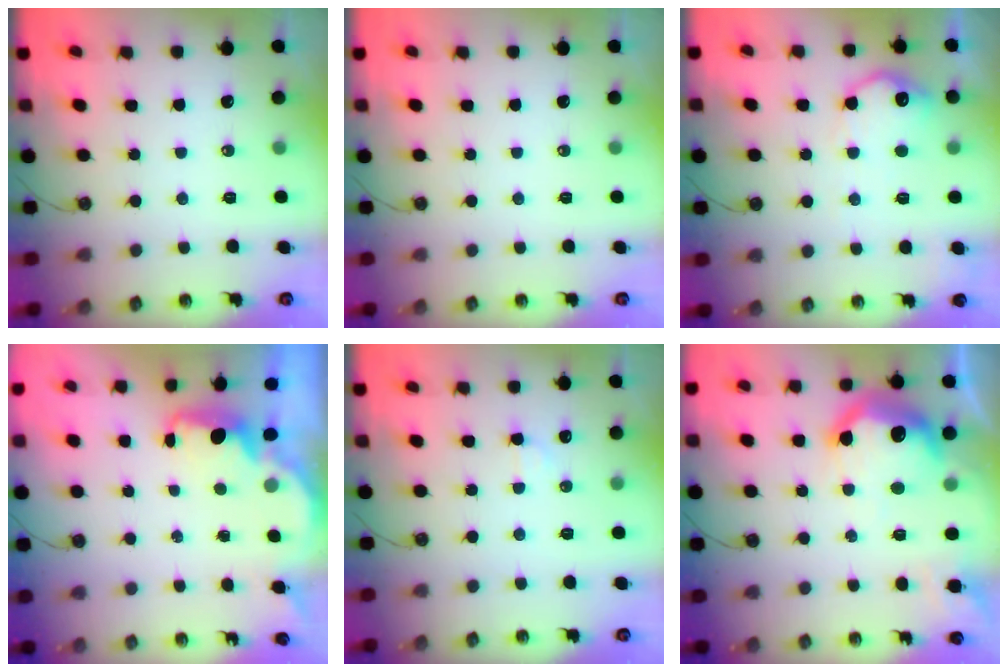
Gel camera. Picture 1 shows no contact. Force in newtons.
{"total": 0.0}
{"total": 12.3, "press": 12.3, "slide": 0.8}
{"total": 1.8, "press": 1.6, "slide": 0.7}
{"total": 3.3, "press": 3.1, "slide": 1.0}
{"total": 20.2, "press": 20.1, "slide": 1.5}